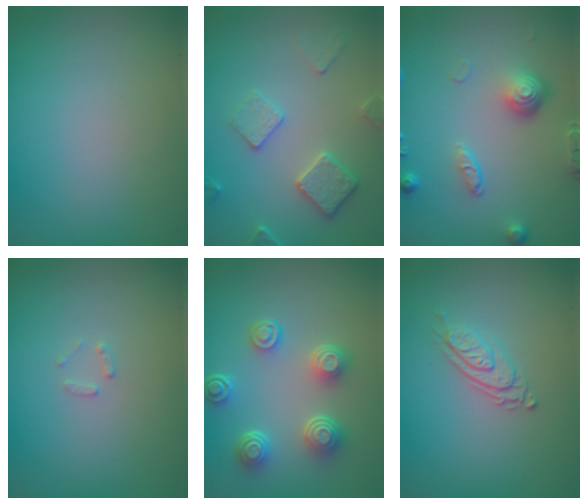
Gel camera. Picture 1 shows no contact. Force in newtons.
{"total": 3.4, "press": 3.1, "slide": 1.3}
{"total": 4.6, "press": 3.2, "slide": 3.3}
{"total": 0.9, "press": 0.9, "slide": 0.2}
{"total": 4.5, "press": 3.6, "slide": 2.7}
{"total": 2.8, "press": 2.0, "slide": 2.0}